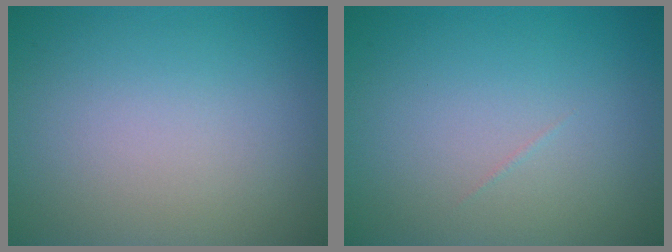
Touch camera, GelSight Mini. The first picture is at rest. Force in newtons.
{"total": 0.0}